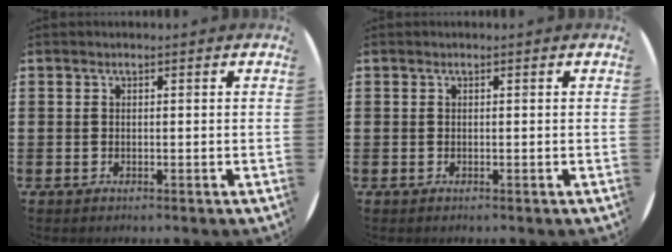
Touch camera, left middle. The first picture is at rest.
{"total": 0.0}